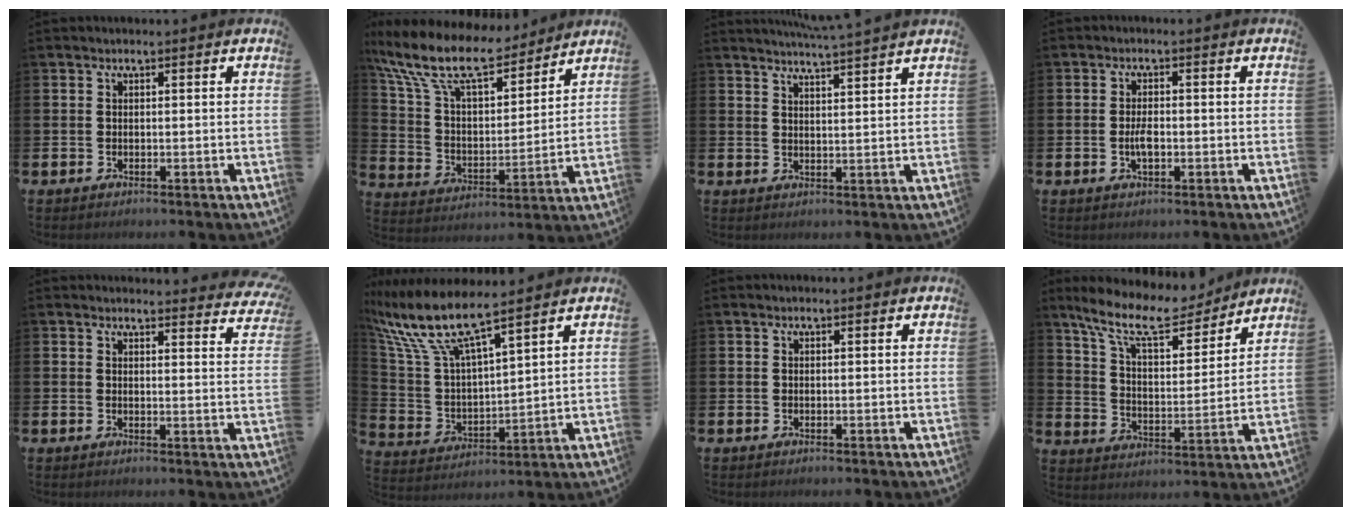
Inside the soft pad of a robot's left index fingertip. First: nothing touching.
{"total": 12.1, "force": [10.3, 3.6, 5.3], "torque": [-0.151, -0.056, 0.183]}
{"total": 4.1, "force": [3.9, -1.0, 0.4], "torque": [-0.012, -0.026, 0.069]}
{"total": 2.6, "force": [-0.5, 1.3, 2.2], "torque": [-0.031, -0.003, -0.011]}
{"total": 2.9, "force": [2.9, 0.2, 0.2], "torque": [0.011, -0.025, 0.047]}
{"total": 9.7, "force": [8.4, 1.5, 4.8], "torque": [-0.132, -0.048, 0.141]}
{"total": 0.0}
{"total": 11.4, "force": [9.8, 3.2, 4.9], "torque": [-0.122, -0.058, 0.171]}